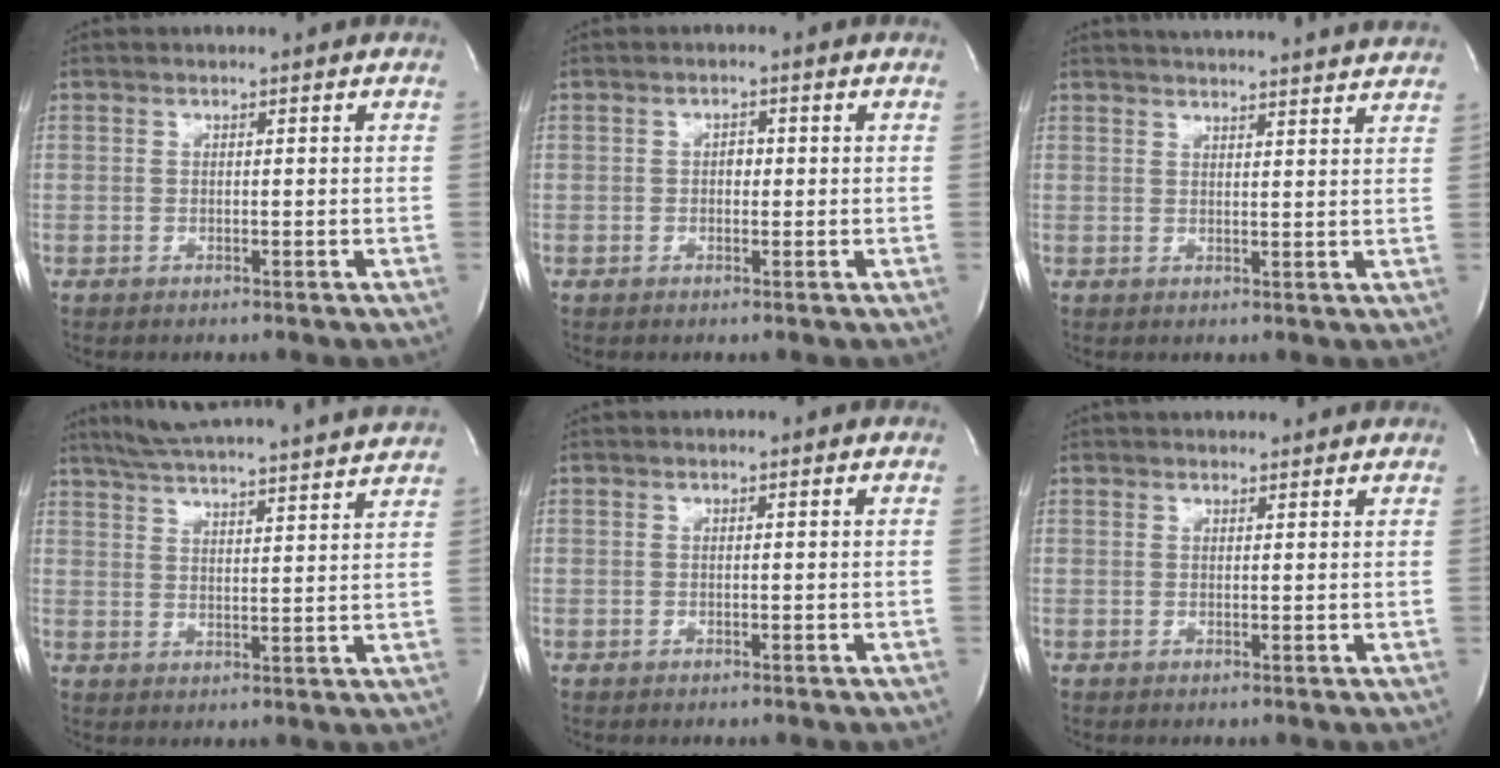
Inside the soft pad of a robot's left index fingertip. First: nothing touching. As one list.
[{"total": 1.3, "force": [-0.5, 0.8, 0.9], "torque": [-0.010, -0.001, -0.009]}, {"total": 16.4, "force": [15.6, 0.1, 4.9], "torque": [-0.076, -0.011, 0.192]}, {"total": 21.5, "force": [19.9, 0.0, 8.1], "torque": [-0.136, -0.011, 0.265]}, {"total": 0.0}, {"total": 5.3, "force": [4.9, 1.2, 1.4], "torque": [-0.014, 0.022, 0.056]}]